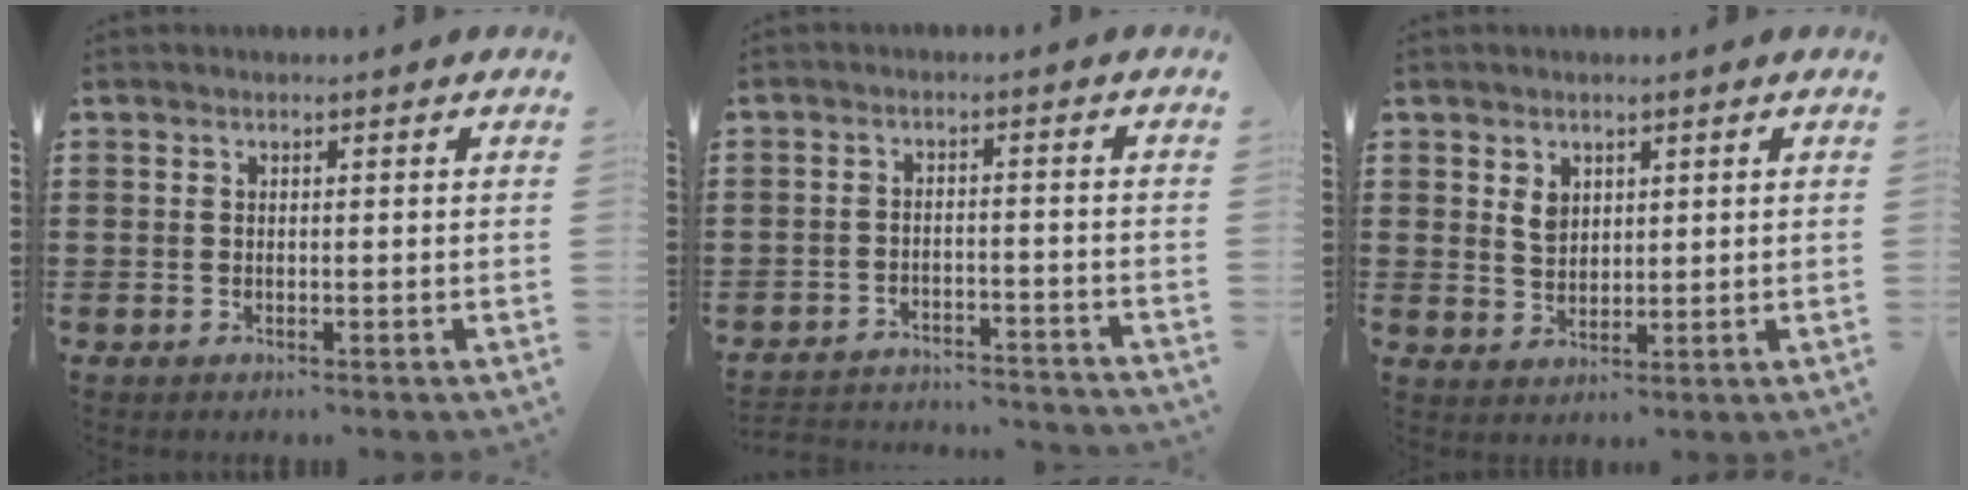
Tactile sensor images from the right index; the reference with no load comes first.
{"total": 3.3, "force": [-3.3, 0.2, 0.3], "torque": [-0.010, 0.003, -0.070]}
{"total": 2.8, "force": [1.4, 2.0, 1.3], "torque": [-0.032, 0.007, 0.026]}